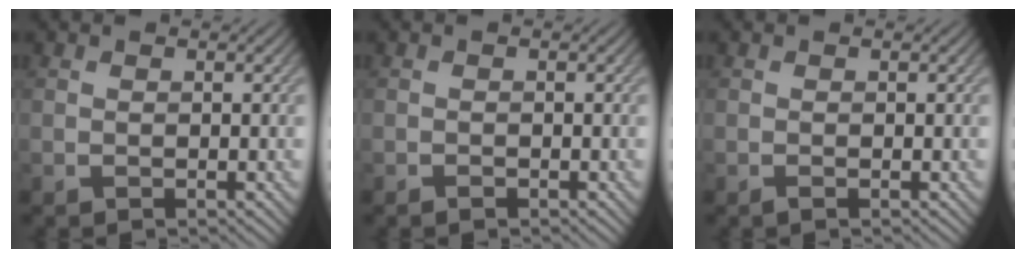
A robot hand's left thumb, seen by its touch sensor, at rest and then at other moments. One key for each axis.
{"total": 0.6, "fx": -0.5, "fy": 0.3, "fz": 0.2, "tx": -0.001, "ty": 0.000, "tz": -0.009}
{"total": 0.0}